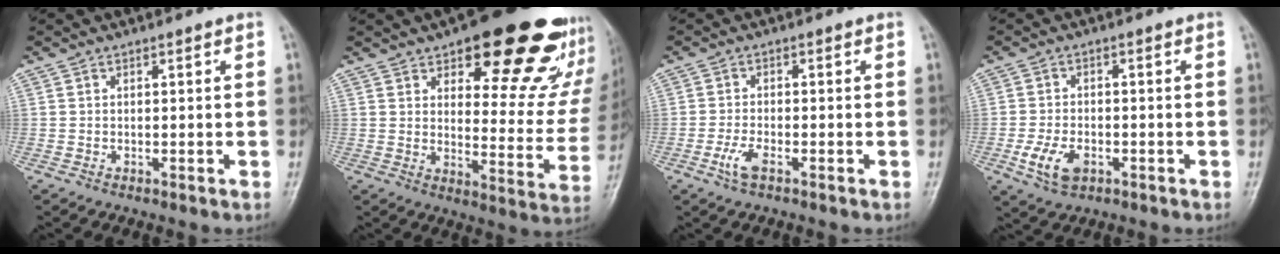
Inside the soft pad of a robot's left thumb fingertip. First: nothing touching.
{"total": 24.6, "force": [15.7, 9.6, 16.3], "torque": [-0.159, -0.074, 0.202]}
{"total": 3.4, "force": [-1.8, 1.3, 2.6], "torque": [-0.062, 0.007, -0.036]}
{"total": 6.2, "force": [-2.4, 3.8, 4.3], "torque": [-0.083, 0.002, -0.041]}